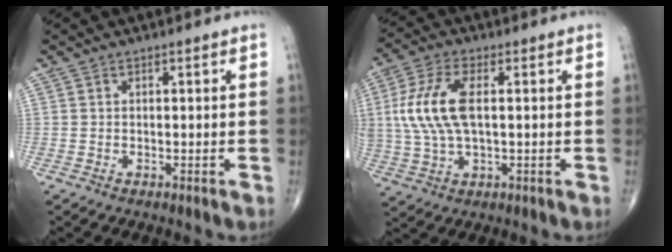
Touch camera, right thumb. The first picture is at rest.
{"total": 12.1, "force": [1.5, 5.7, 10.5], "torque": [-0.235, 0.006, 0.031]}